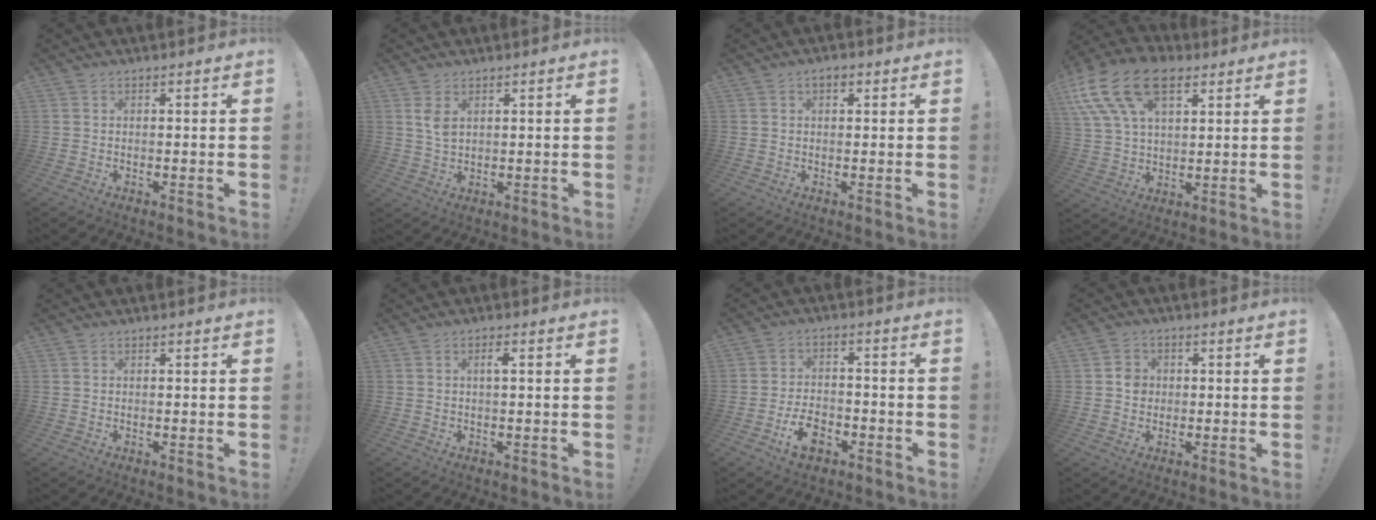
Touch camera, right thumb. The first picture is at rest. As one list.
[{"total": 3.9, "force": [1.6, 1.9, 3.0], "torque": [-0.057, -0.007, 0.024]}, {"total": 2.5, "force": [1.1, 1.4, 1.8], "torque": [-0.027, 0.000, 0.017]}, {"total": 18.6, "force": [9.5, 10.6, 11.9], "torque": [-0.228, -0.046, 0.172]}, {"total": 0.0}, {"total": 2.0, "force": [0.3, 0.1, 1.9], "torque": [-0.023, -0.004, -0.001]}, {"total": 8.4, "force": [-4.8, 4.9, 5.0], "torque": [-0.093, 0.025, -0.083]}, {"total": 4.3, "force": [-0.4, 3.8, 2.0], "torque": [-0.018, 0.005, -0.009]}]